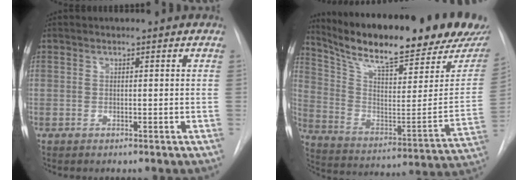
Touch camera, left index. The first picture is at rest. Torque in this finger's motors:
{"motor_torque": [0.38, -0.92, 0.64, 0.18]}